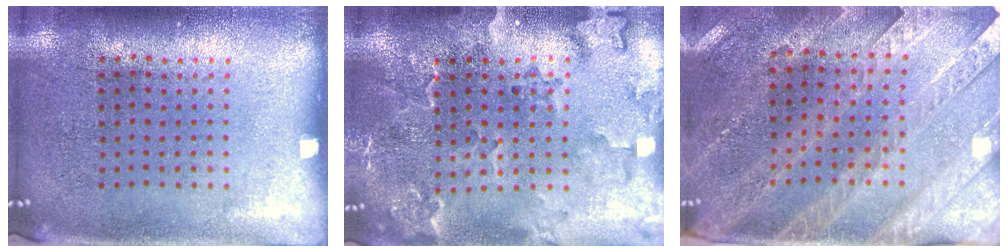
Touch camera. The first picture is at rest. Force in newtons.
{"total": 2.3, "press": 2.1, "slide": 0.8}
{"total": 2.9, "press": 2.7, "slide": 1.2}